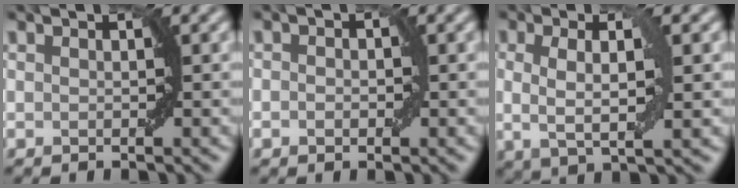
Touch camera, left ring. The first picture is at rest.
{"total": 1.2, "force": [-0.2, 0.9, 0.8], "torque": [-0.006, 0.004, -0.005]}
{"total": 4.0, "force": [0.4, 1.1, 3.9], "torque": [-0.075, 0.000, 0.008]}